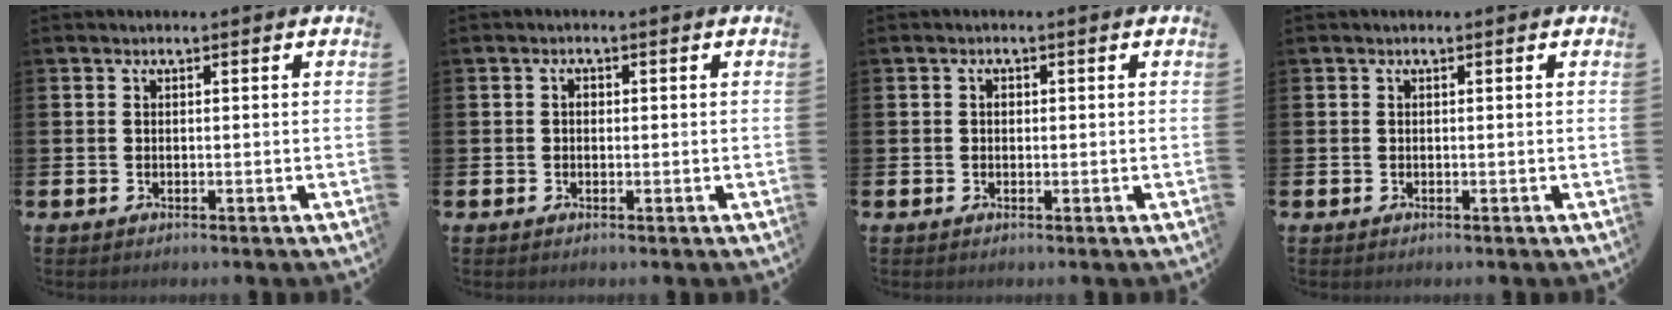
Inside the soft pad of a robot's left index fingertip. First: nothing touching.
{"total": 1.1, "force": [-0.1, 0.8, 0.6], "torque": [-0.003, 0.003, -0.004]}
{"total": 0.8, "force": [0.0, 0.7, 0.5], "torque": [0.000, 0.003, -0.003]}
{"total": 0.0}